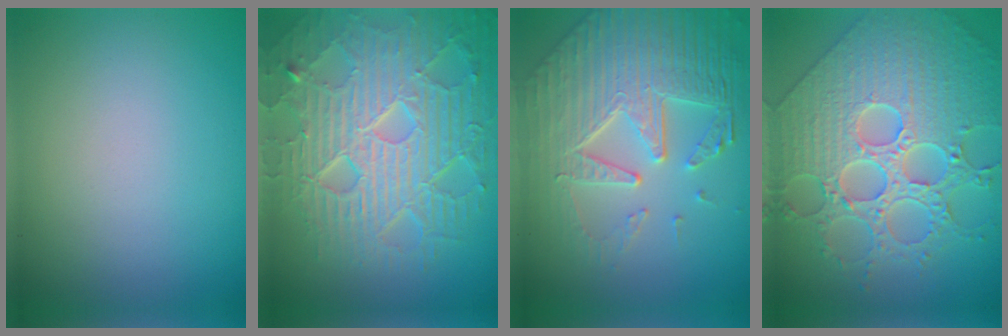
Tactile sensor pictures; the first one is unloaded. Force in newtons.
{"total": 10.5, "press": 6.8, "slide": 8.0}
{"total": 8.6, "press": 5.9, "slide": 6.3}
{"total": 9.3, "press": 7.3, "slide": 5.7}